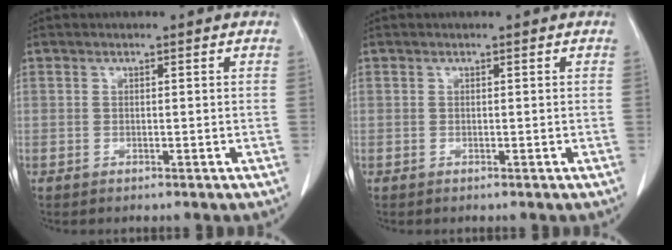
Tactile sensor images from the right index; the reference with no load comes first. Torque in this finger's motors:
{"motor_torque": [-0.05, 0.00, 0.02, 0.01]}